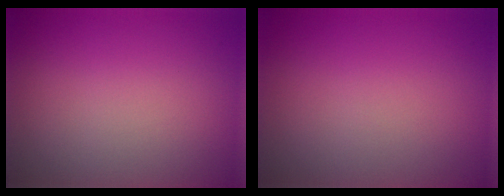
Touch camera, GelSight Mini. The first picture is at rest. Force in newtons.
{"total": 0.0}